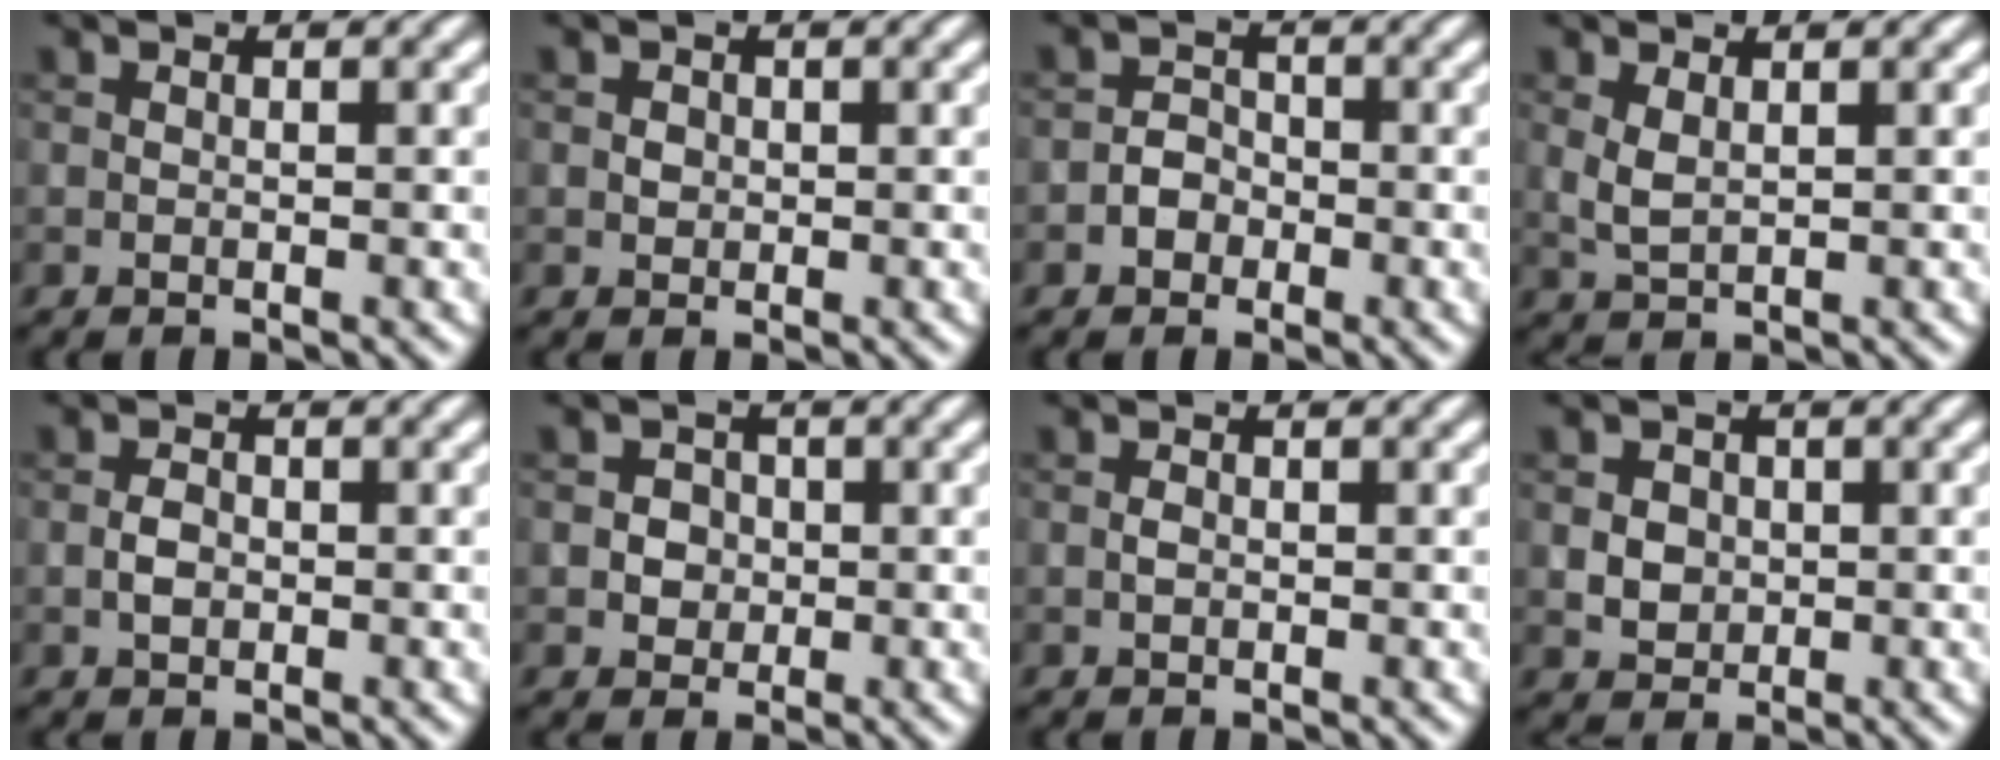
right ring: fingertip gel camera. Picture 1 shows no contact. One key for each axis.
{"total": 0.8, "fx": 0.1, "fy": 0.7, "fz": 0.3, "tx": -0.002, "ty": -0.001, "tz": 0.001}
{"total": 1.7, "fx": -0.8, "fy": 1.4, "fz": 0.6, "tx": -0.005, "ty": 0.006, "tz": -0.018}
{"total": 1.6, "fx": 0.6, "fy": 0.7, "fz": 1.4, "tx": -0.035, "ty": -0.001, "tz": 0.017}
{"total": 1.5, "fx": -0.3, "fy": 1.0, "fz": 1.0, "tx": -0.020, "ty": 0.002, "tz": -0.009}
{"total": 2.2, "fx": 0.1, "fy": 2.1, "fz": 0.8, "tx": 0.004, "ty": 0.006, "tz": -0.003}
{"total": 0.6, "fx": -0.1, "fy": 0.4, "fz": 0.4, "tx": -0.009, "ty": 0.000, "tz": -0.002}
{"total": 2.5, "fx": 0.1, "fy": 2.2, "fz": 1.2, "tx": -0.017, "ty": 0.002, "tz": 0.002}